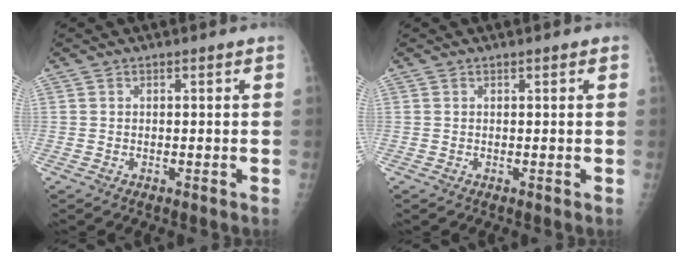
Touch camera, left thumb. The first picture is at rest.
{"total": 0.6, "force": [0.4, 0.3, 0.4], "torque": [-0.006, 0.000, 0.003]}